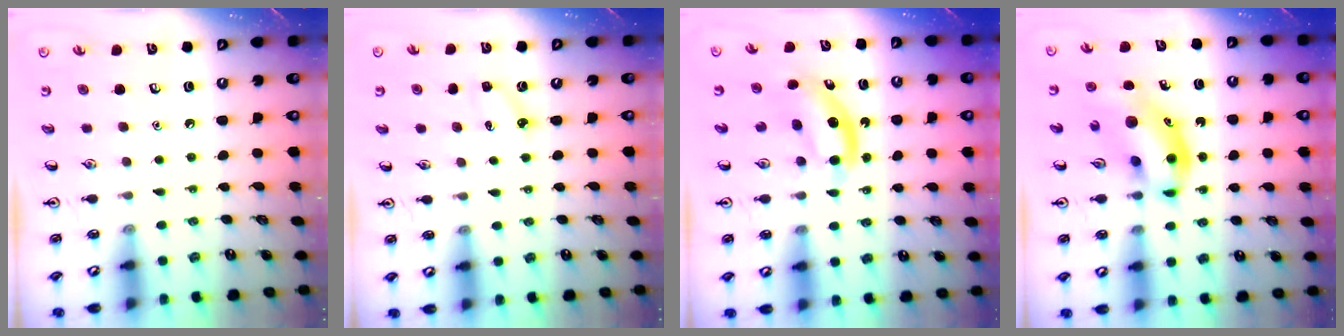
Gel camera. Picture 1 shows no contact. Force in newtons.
{"total": 3.5, "press": 3.4, "slide": 1.1}
{"total": 5.0, "press": 4.9, "slide": 0.7}
{"total": 11.6, "press": 11.2, "slide": 3.2}